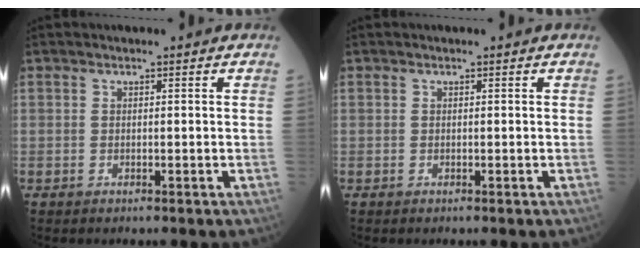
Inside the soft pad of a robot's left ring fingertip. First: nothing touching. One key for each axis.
{"total": 0.0}